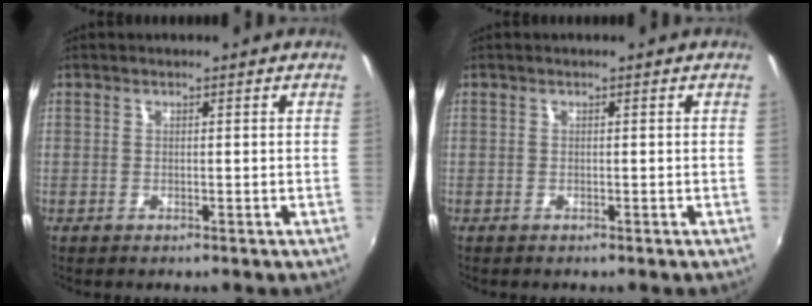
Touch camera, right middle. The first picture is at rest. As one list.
[{"total": 0.0}]